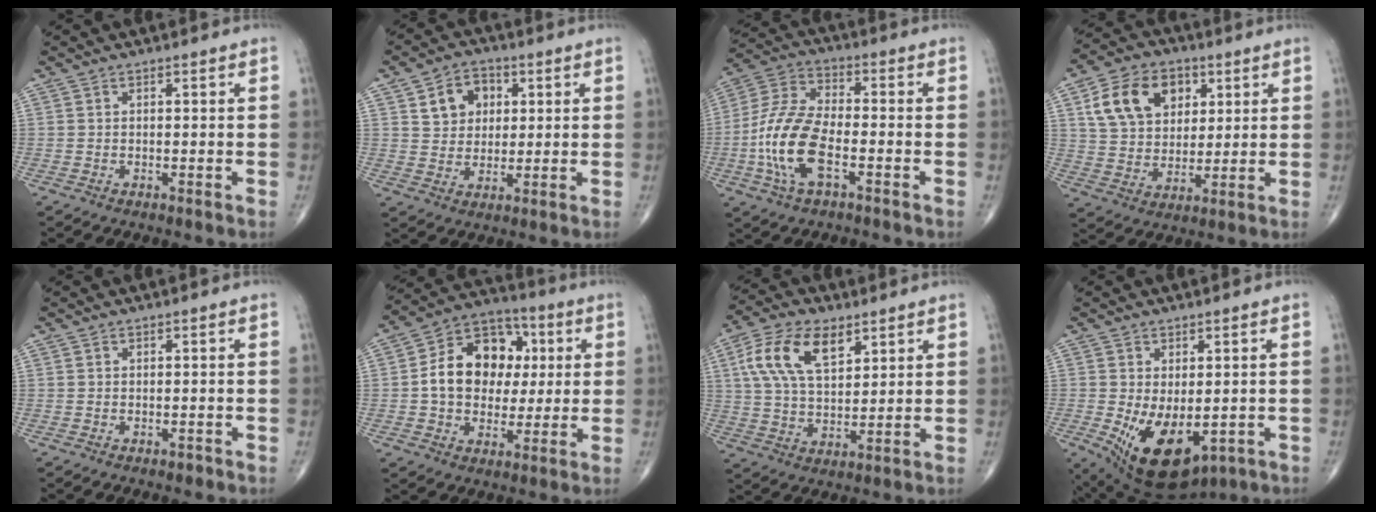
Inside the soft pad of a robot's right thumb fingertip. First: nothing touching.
{"total": 8.2, "force": [2.8, 6.5, 4.0], "torque": [-0.028, -0.007, 0.046]}
{"total": 14.1, "force": [-4.2, 6.5, 11.8], "torque": [-0.254, 0.025, -0.082]}
{"total": 14.7, "force": [5.4, 10.5, 8.7], "torque": [-0.124, -0.008, 0.098]}
{"total": 0.7, "force": [-0.5, 0.5, 0.3], "torque": [-0.002, 0.000, -0.007]}
{"total": 15.8, "force": [1.5, 12.1, 10.1], "torque": [-0.124, 0.020, 0.019]}
{"total": 13.3, "force": [5.7, 7.0, 9.8], "torque": [-0.178, -0.007, 0.108]}
{"total": 13.0, "force": [-3.4, 7.2, 10.3], "torque": [-0.163, -0.011, -0.026]}